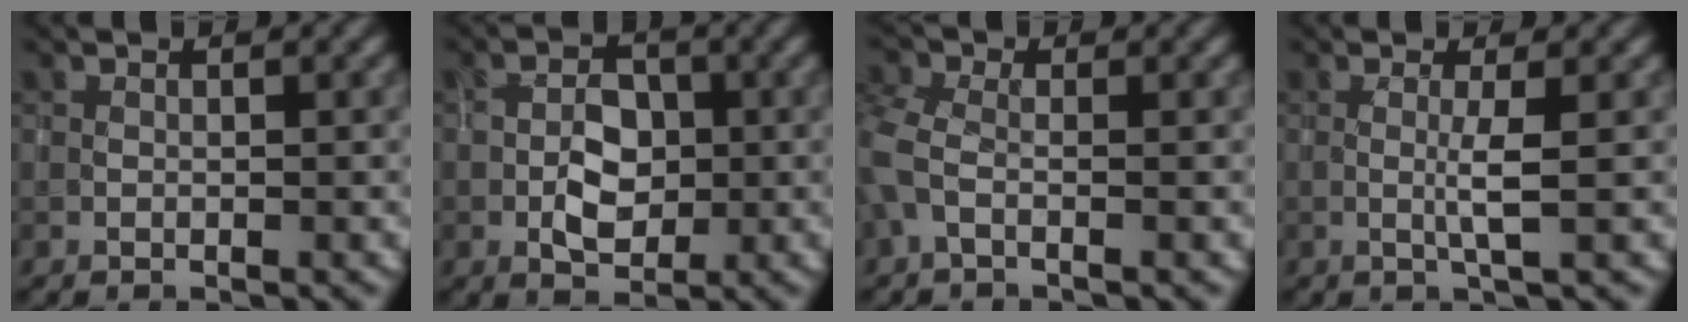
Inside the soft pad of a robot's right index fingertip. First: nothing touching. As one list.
[{"total": 4.2, "force": [-0.6, 2.8, 3.1], "torque": [-0.051, 0.001, -0.011]}, {"total": 2.9, "force": [-0.5, 1.7, 2.3], "torque": [-0.069, 0.003, -0.023]}, {"total": 2.0, "force": [0.1, 0.0, 2.0], "torque": [-0.044, -0.002, 0.000]}]